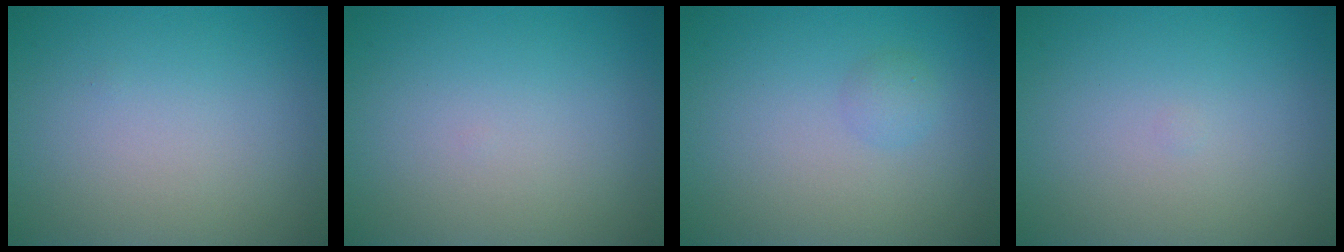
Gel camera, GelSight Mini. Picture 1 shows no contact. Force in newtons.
{"total": 0.0}
{"total": 1.0, "press": 1.0, "slide": 0.0}
{"total": 0.0}